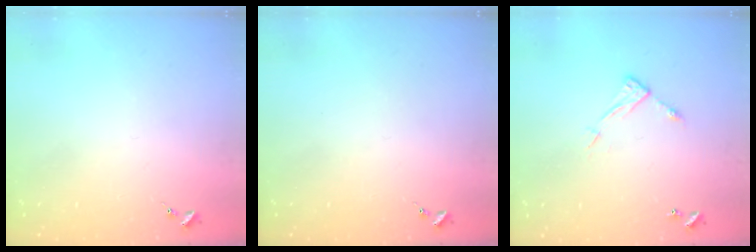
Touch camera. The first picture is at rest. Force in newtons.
{"total": 0.0}
{"total": 6.3, "press": 6.3, "slide": 0.4}